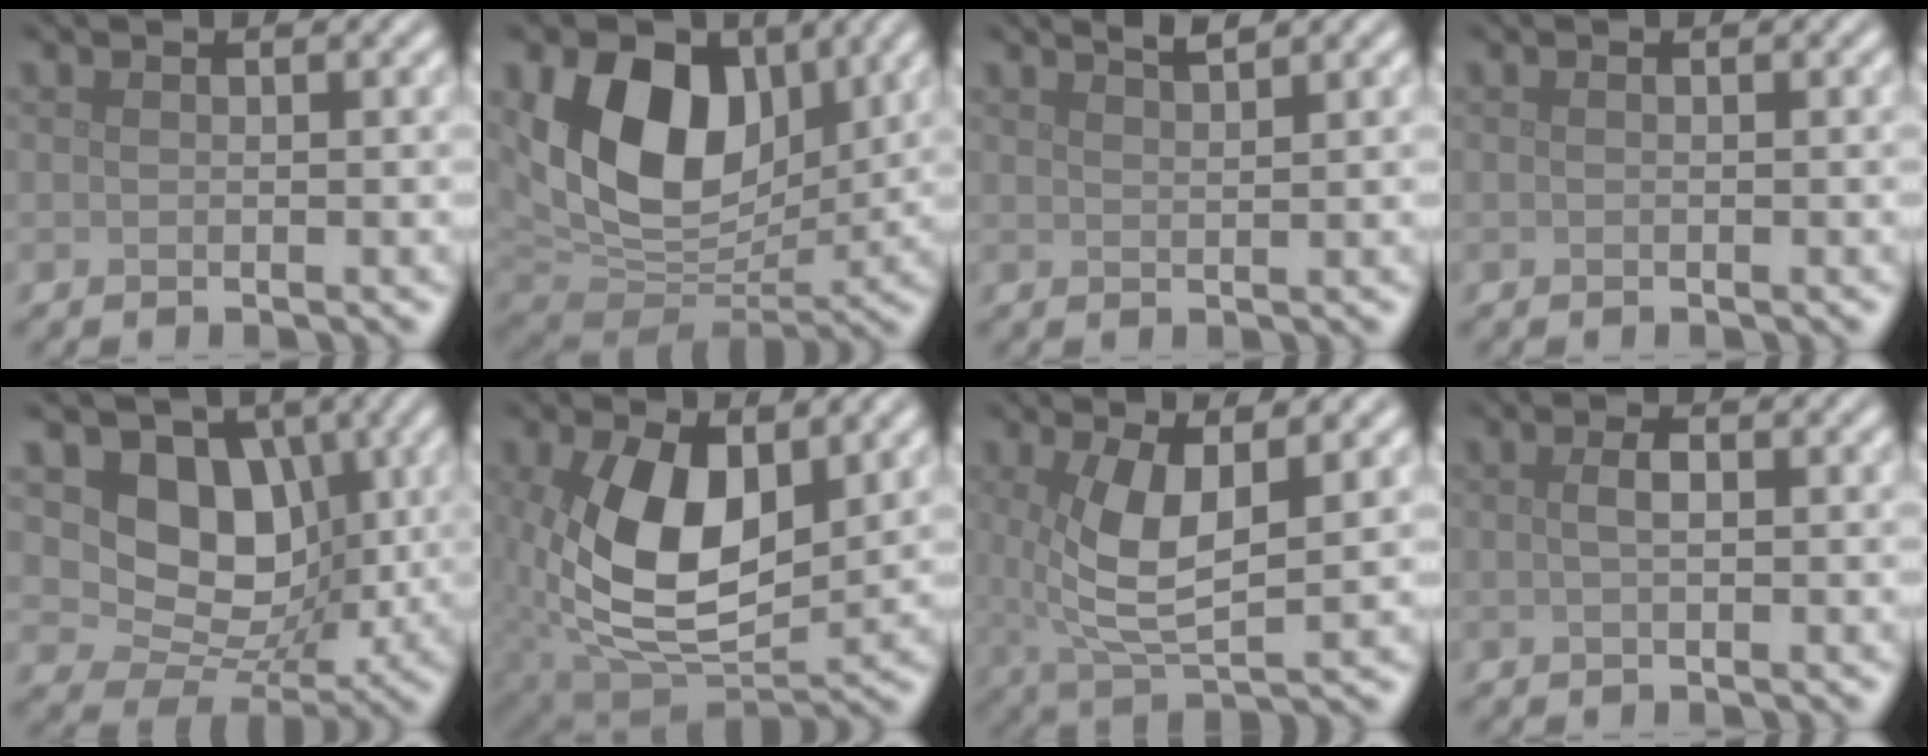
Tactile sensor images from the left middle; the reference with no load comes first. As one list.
[{"total": 12.3, "force": [3.5, 8.2, 8.4], "torque": [-0.155, -0.005, 0.060]}, {"total": 2.2, "force": [1.8, 0.5, 1.1], "torque": [0.000, 0.005, 0.016]}, {"total": 0.0}, {"total": 8.0, "force": [1.6, 6.2, 4.7], "torque": [-0.073, -0.013, 0.017]}, {"total": 10.5, "force": [1.6, 6.2, 8.3], "torque": [-0.175, -0.023, 0.039]}, {"total": 5.7, "force": [1.1, 2.1, 5.2], "torque": [-0.112, -0.008, 0.025]}, {"total": 1.4, "force": [0.1, 0.4, 1.3], "torque": [-0.025, 0.003, 0.001]}]